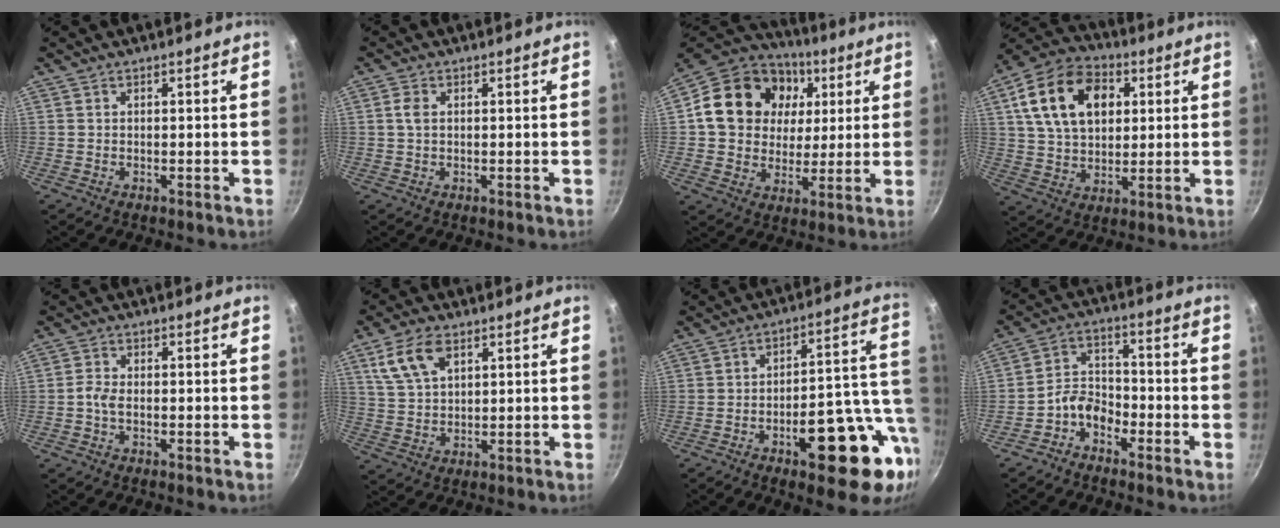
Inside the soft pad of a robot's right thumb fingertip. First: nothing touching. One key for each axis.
{"total": 1.5, "fx": 0.2, "fy": 1.2, "fz": 1.0, "tx": -0.018, "ty": 0.004, "tz": 0.002}
{"total": 20.5, "fx": 5.1, "fy": 16.6, "fz": 10.9, "tx": -0.175, "ty": 0.009, "tz": 0.080}
{"total": 18.2, "fx": 5.4, "fy": 12.4, "fz": 12.2, "tx": -0.192, "ty": 0.006, "tz": 0.083}
{"total": 2.6, "fx": -0.6, "fy": 1.4, "fz": 2.1, "tx": -0.050, "ty": 0.007, "tz": -0.020}
{"total": 8.8, "fx": 4.3, "fy": 4.9, "fz": 5.9, "tx": -0.104, "ty": -0.005, "tz": 0.087}
{"total": 19.7, "fx": -6.6, "fy": 7.6, "fz": 16.9, "tx": -0.183, "ty": 0.036, "tz": -0.091}
{"total": 6.0, "fx": -3.7, "fy": 3.8, "fz": 2.8, "tx": -0.033, "ty": 0.046, "tz": -0.081}